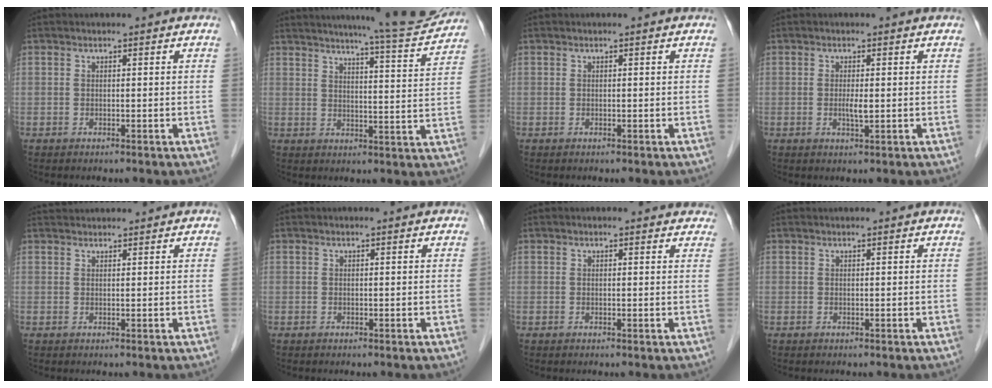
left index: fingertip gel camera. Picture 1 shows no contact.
{"total": 13.6, "force": [12.6, -0.2, 5.1], "torque": [-0.074, -0.024, 0.157]}
{"total": 0.0}
{"total": 1.8, "force": [0.0, 0.2, 1.7], "torque": [-0.036, -0.002, 0.001]}
{"total": 4.1, "force": [4.1, 0.4, 0.6], "torque": [-0.011, 0.037, 0.063]}
{"total": 0.8, "force": [0.7, 0.1, 0.2], "torque": [-0.009, 0.005, 0.009]}
{"total": 5.1, "force": [4.8, 1.4, 1.1], "torque": [-0.001, 0.005, 0.037]}
{"total": 2.2, "force": [2.1, 0.2, 0.5], "torque": [-0.009, 0.023, 0.028]}